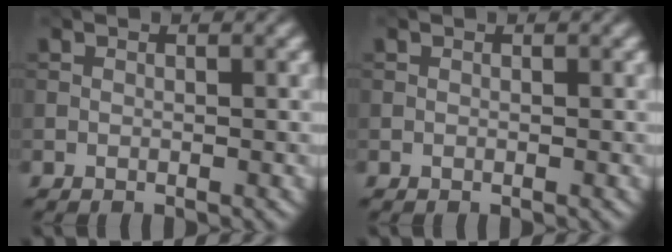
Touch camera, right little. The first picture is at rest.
{"total": 0.0}